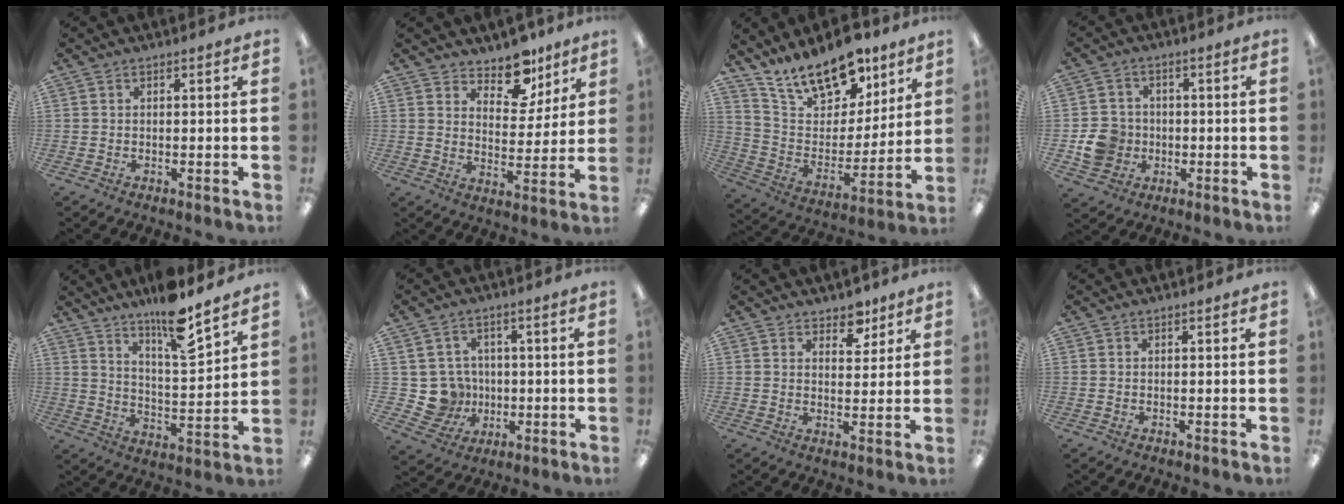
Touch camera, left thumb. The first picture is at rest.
{"total": 10.4, "force": [8.3, 5.2, 3.5], "torque": [-0.045, -0.056, 0.149]}
{"total": 17.2, "force": [13.3, 8.0, 7.3], "torque": [-0.135, -0.086, 0.240]}
{"total": 7.8, "force": [-1.5, 7.2, 2.6], "torque": [-0.064, 0.019, -0.023]}
{"total": 12.5, "force": [10.2, 2.0, 6.9], "torque": [-0.115, -0.069, 0.173]}
{"total": 8.3, "force": [-0.3, 8.1, 1.9], "torque": [-0.054, 0.003, 0.004]}
{"total": 6.0, "force": [4.6, 3.4, 1.8], "torque": [-0.010, -0.024, 0.078]}
{"total": 0.0}